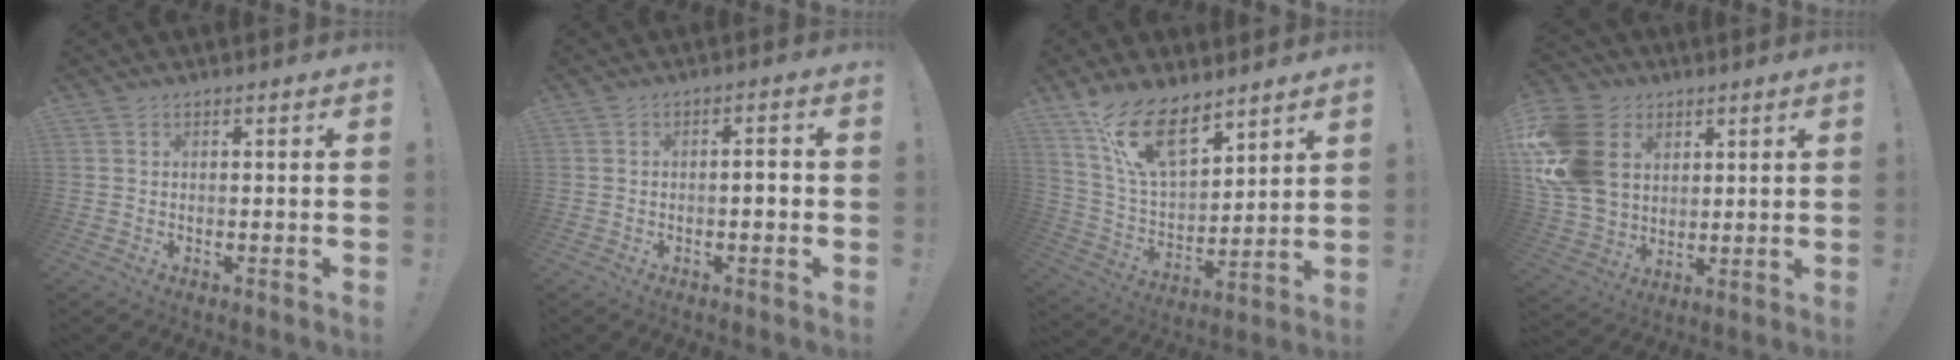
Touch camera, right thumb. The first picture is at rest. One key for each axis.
{"total": 2.8, "fx": -0.9, "fy": 0.6, "fz": 2.6, "tx": -0.050, "ty": 0.008, "tz": -0.017}
{"total": 17.3, "fx": 11.5, "fy": 7.7, "fz": 10.3, "tx": -0.198, "ty": -0.071, "tz": 0.212}
{"total": 20.4, "fx": 5.1, "fy": 15.9, "fz": 11.8, "tx": -0.237, "ty": -0.013, "tz": 0.102}